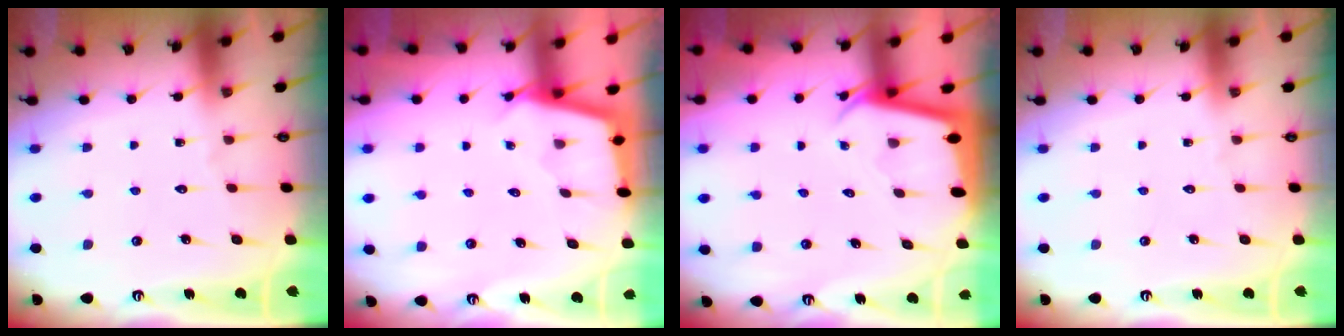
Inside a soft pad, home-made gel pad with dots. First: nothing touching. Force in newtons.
{"total": 2.3, "press": 2.3, "slide": 0.1}
{"total": 2.1, "press": 2.1, "slide": 0.2}
{"total": 0.0}